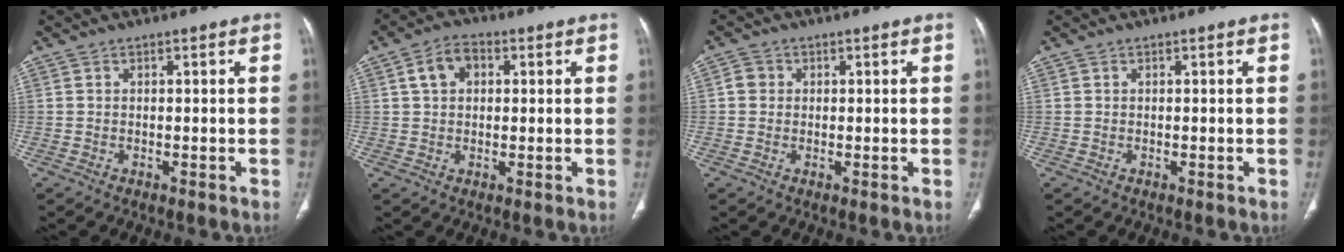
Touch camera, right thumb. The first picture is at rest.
{"total": 5.5, "force": [1.5, 3.9, 3.6], "torque": [-0.060, 0.012, 0.022]}
{"total": 2.2, "force": [0.2, 2.1, 0.8], "torque": [-0.004, 0.006, 0.002]}
{"total": 0.0}